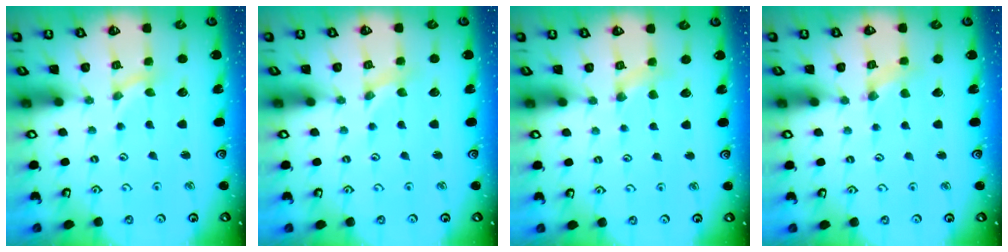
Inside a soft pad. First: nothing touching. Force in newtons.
{"total": 0.0}
{"total": 2.8, "press": 2.7, "slide": 0.6}
{"total": 0.0}